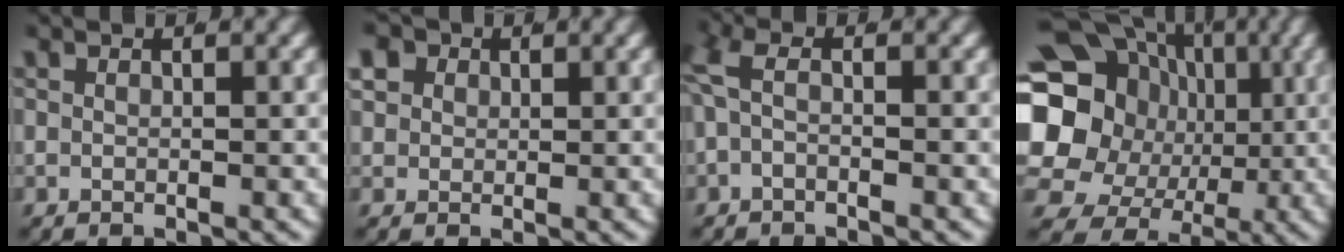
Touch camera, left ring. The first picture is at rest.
{"total": 4.7, "force": [1.7, 3.9, 1.8], "torque": [-0.051, 0.000, 0.026]}
{"total": 1.7, "force": [-0.1, 0.6, 1.6], "torque": [-0.042, 0.000, -0.002]}
{"total": 17.5, "force": [0.6, 14.6, 9.7], "torque": [-0.182, -0.042, 0.017]}